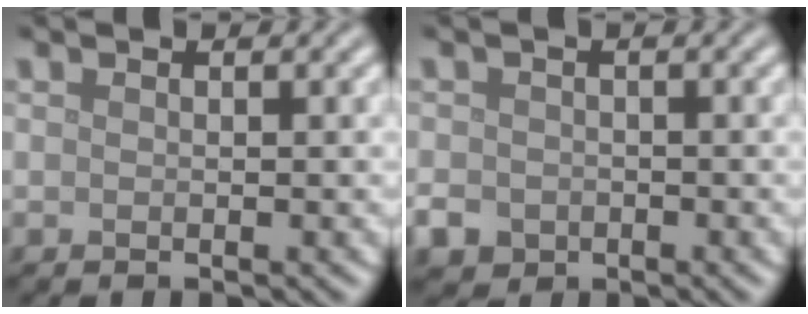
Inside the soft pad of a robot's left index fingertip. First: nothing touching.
{"total": 2.7, "force": [-1.3, 2.2, 0.8], "torque": [-0.016, -0.007, -0.028]}